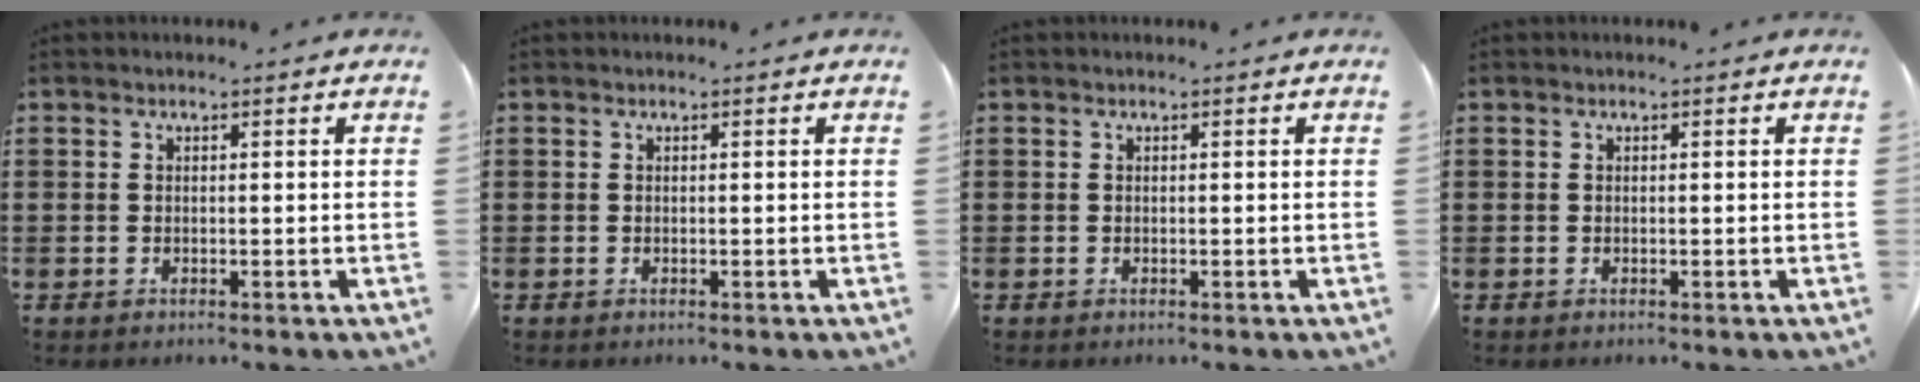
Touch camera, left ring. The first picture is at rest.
{"total": 0.0}
{"total": 0.0}
{"total": 0.0}